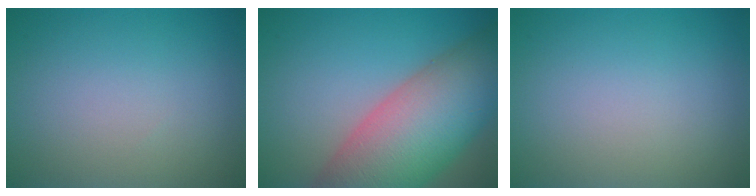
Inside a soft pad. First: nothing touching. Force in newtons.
{"total": 13.2, "press": 13.2, "slide": 0.8}
{"total": 0.0}